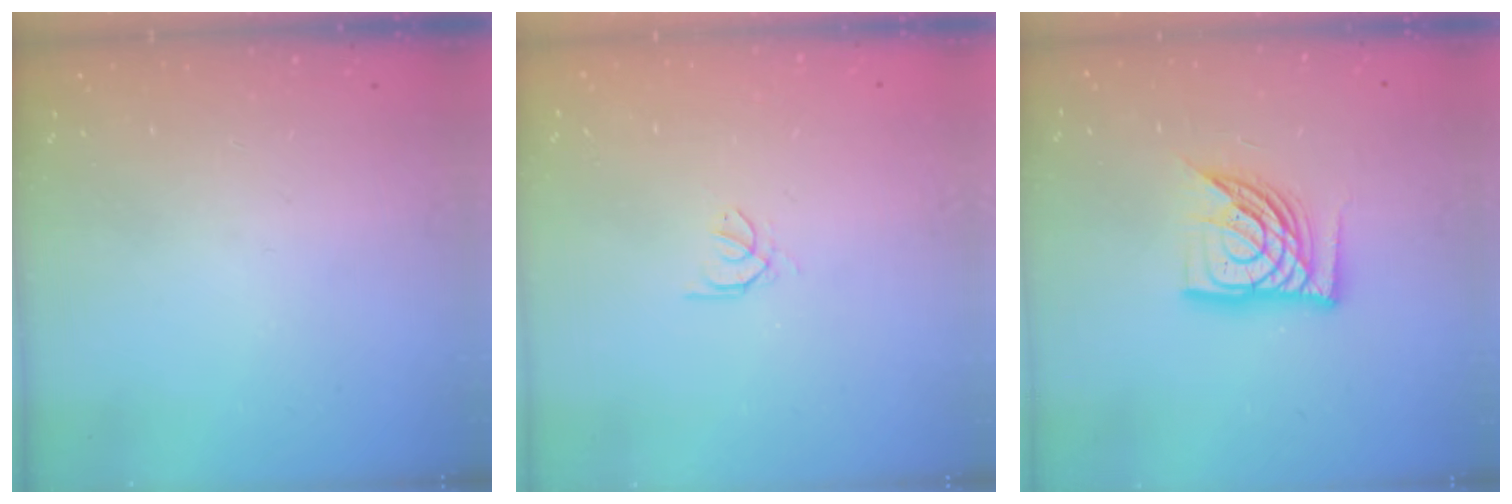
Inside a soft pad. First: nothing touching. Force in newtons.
{"total": 0.6, "press": 0.4, "slide": 0.3}
{"total": 14.8, "press": 14.6, "slide": 1.9}